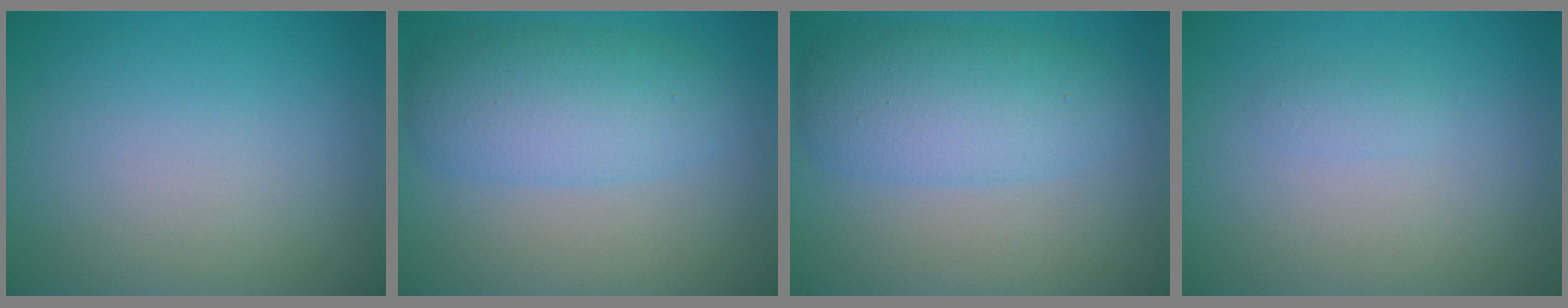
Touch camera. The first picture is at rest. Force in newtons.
{"total": 5.5, "press": 5.5, "slide": 0.1}
{"total": 5.5, "press": 5.5, "slide": 0.1}
{"total": 0.7, "press": 0.7, "slide": 0.0}